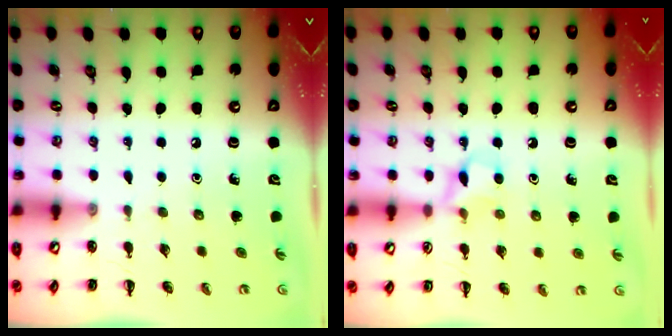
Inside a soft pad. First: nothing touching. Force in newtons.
{"total": 6.7, "press": 6.5, "slide": 1.8}